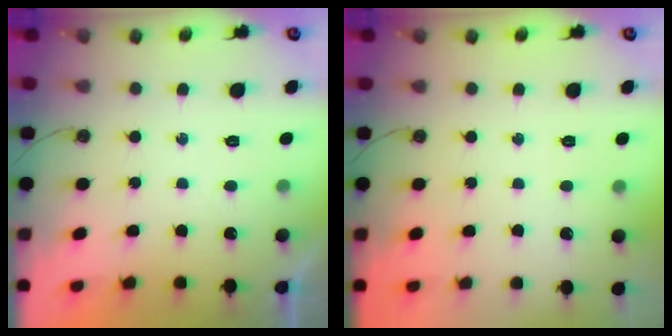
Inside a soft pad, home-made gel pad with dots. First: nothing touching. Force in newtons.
{"total": 0.0}